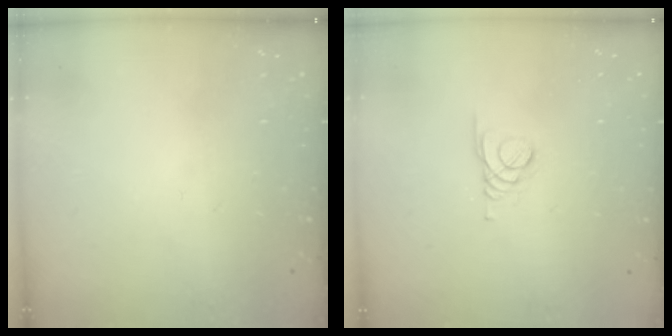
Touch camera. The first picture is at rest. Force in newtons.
{"total": 1.6, "press": 1.5, "slide": 0.2}